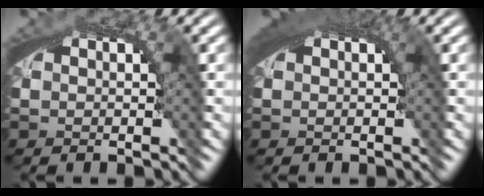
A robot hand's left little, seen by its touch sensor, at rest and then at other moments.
{"total": 2.6, "force": [1.0, 0.6, 2.3], "torque": [-0.030, 0.008, 0.016]}